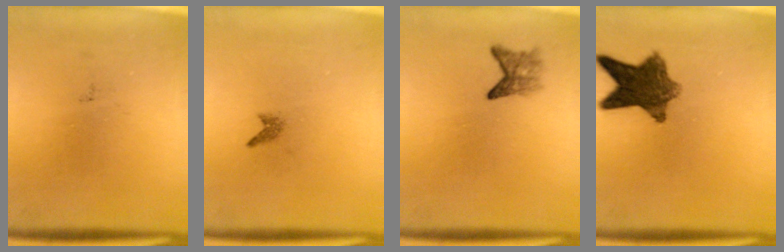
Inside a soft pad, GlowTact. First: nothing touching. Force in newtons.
{"total": 0.7}
{"total": 2.3}
{"total": 9.2}